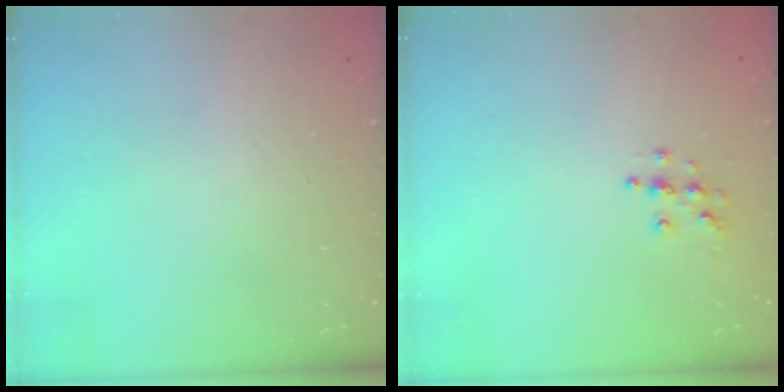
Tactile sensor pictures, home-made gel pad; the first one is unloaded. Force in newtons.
{"total": 5.6, "press": 5.6, "slide": 0.2}